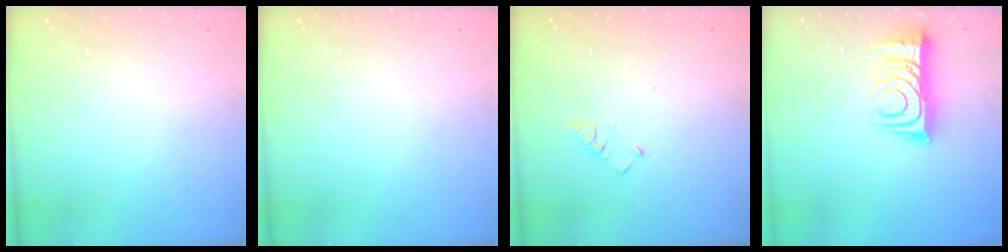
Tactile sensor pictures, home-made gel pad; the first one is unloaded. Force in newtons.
{"total": 0.0}
{"total": 2.6, "press": 2.6, "slide": 0.5}
{"total": 11.3, "press": 11.2, "slide": 1.0}